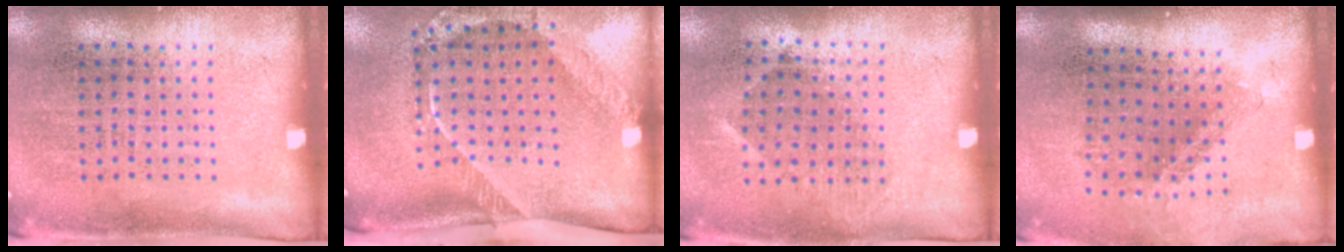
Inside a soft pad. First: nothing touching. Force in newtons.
{"total": 2.6, "press": 1.7, "slide": 1.9}
{"total": 0.9, "press": 0.7, "slide": 0.6}
{"total": 1.4, "press": 1.0, "slide": 1.0}